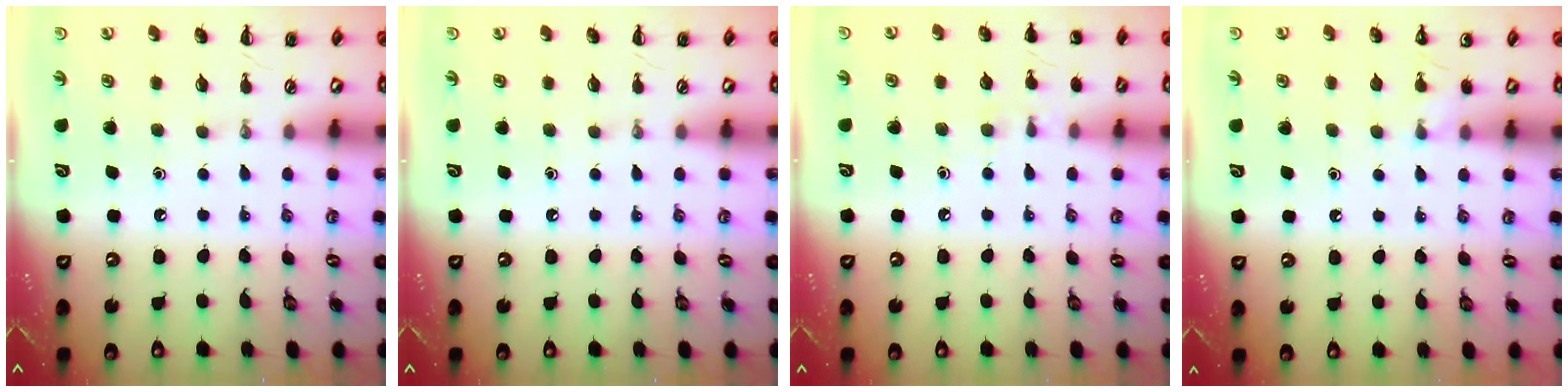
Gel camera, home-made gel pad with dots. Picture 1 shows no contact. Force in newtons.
{"total": 0.0}
{"total": 6.4, "press": 6.1, "slide": 1.8}
{"total": 4.1, "press": 4.0, "slide": 1.0}